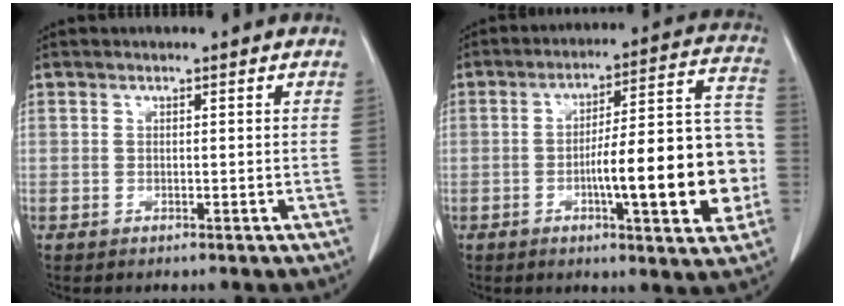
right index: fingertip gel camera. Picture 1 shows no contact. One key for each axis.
{"total": 18.0, "fx": -4.0, "fy": 3.1, "fz": 17.3, "tx": -0.220, "ty": 0.029, "tz": -0.053}